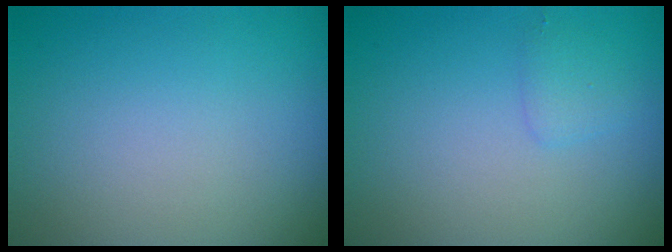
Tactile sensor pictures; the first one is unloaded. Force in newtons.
{"total": 1.1, "press": 1.1, "slide": 0.1}